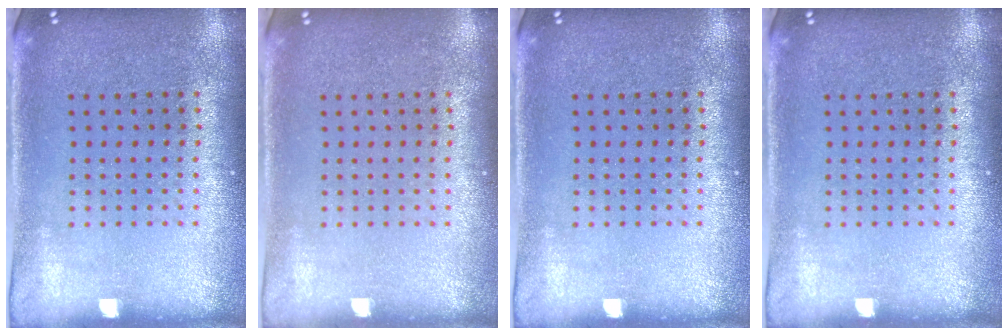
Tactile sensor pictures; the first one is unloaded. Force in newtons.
{"total": 0.0}
{"total": 0.0}
{"total": 0.0}